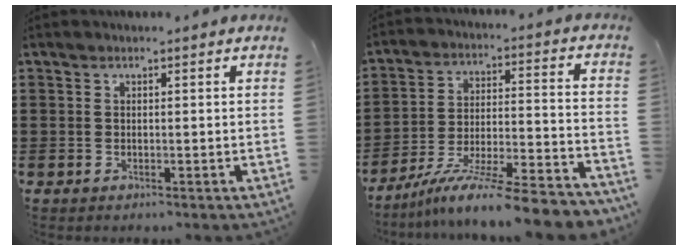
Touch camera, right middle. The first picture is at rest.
{"total": 10.6, "force": [-9.1, -0.3, 5.3], "torque": [-0.083, 0.005, -0.179]}